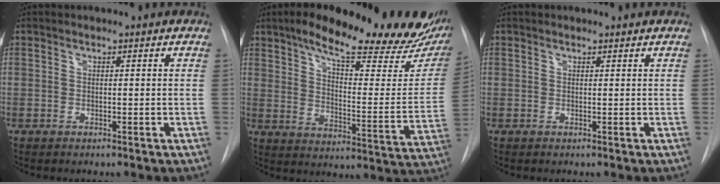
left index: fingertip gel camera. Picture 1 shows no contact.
{"total": 27.4, "force": [20.5, 6.9, 16.9], "torque": [-0.222, -0.019, 0.262]}
{"total": 0.0}